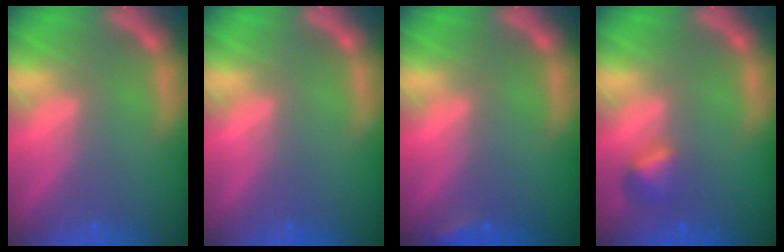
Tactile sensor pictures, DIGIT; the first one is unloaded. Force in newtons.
{"total": 0.0}
{"total": 1.4}
{"total": 1.9}